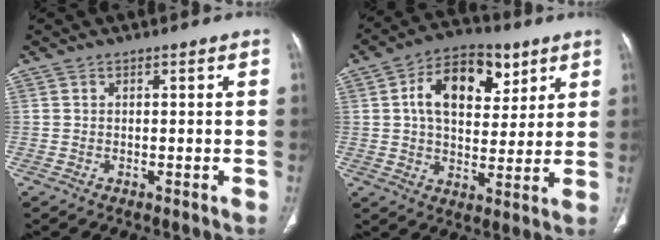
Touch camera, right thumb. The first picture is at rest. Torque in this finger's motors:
{"motor_torque": [1.31, 1.55, 0.10, 0.10, 0.20]}